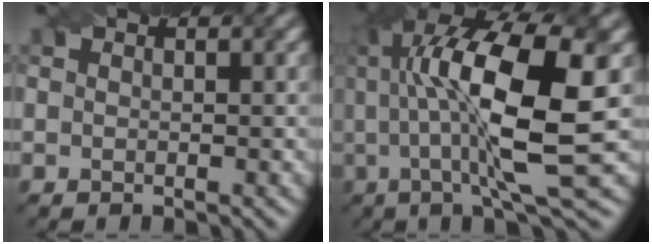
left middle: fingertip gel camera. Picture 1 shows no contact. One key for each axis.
{"total": 13.2, "fx": 1.3, "fy": 3.3, "fz": 12.7, "tx": -0.212, "ty": 0.013, "tz": 0.035}